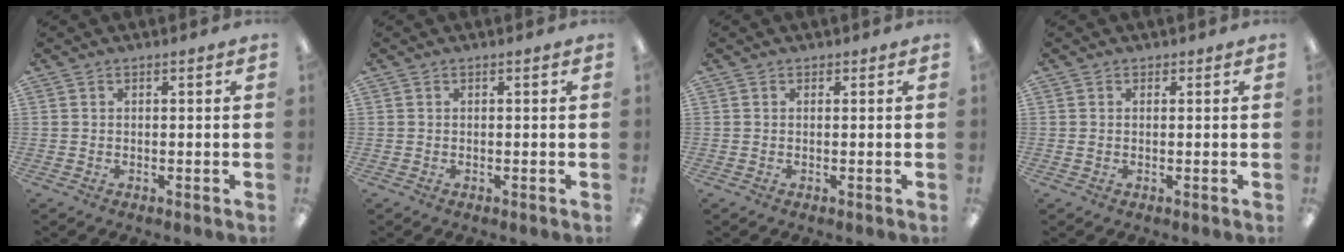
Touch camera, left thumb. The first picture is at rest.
{"total": 0.0}
{"total": 0.0}
{"total": 0.8, "force": [0.3, 0.7, 0.3], "torque": [-0.007, 0.003, 0.004]}